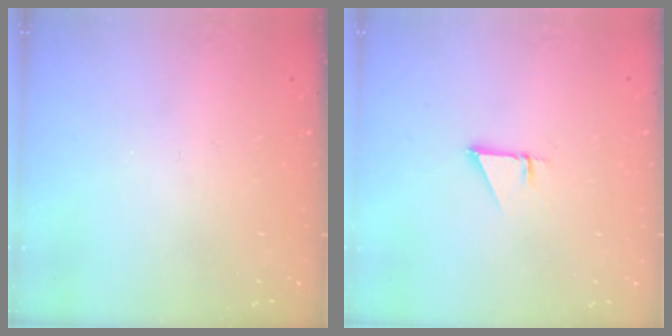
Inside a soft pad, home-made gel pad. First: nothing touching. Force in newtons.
{"total": 1.0, "press": 1.0, "slide": 0.1}